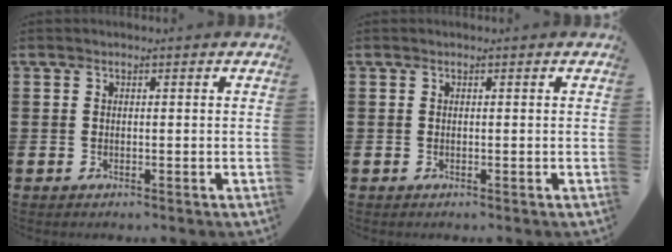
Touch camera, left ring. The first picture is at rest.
{"total": 0.0}